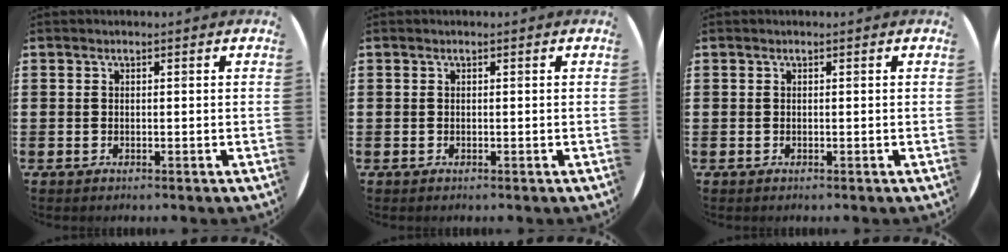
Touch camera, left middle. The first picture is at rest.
{"total": 0.0}
{"total": 0.0}